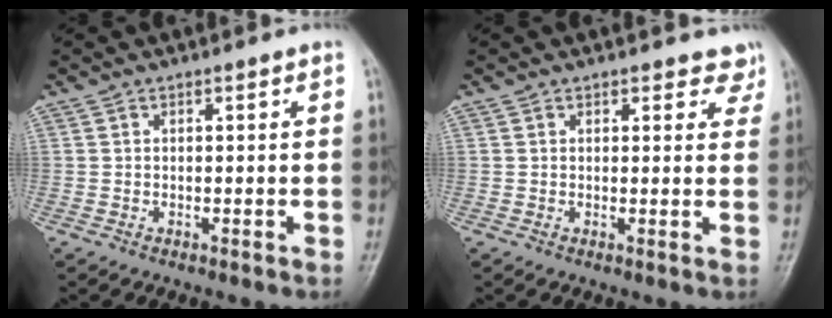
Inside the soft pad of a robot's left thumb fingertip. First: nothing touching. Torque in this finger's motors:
{"motor_torque": [-0.05, 0.04, -0.16, -0.10, 0.00]}